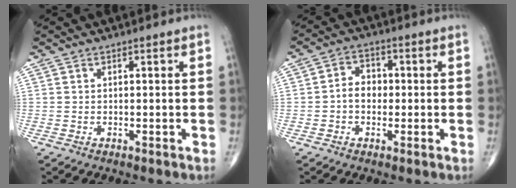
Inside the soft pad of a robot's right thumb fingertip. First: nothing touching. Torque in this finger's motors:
{"motor_torque": [-0.44, 0.39, 0.33, 0.23, 0.07]}